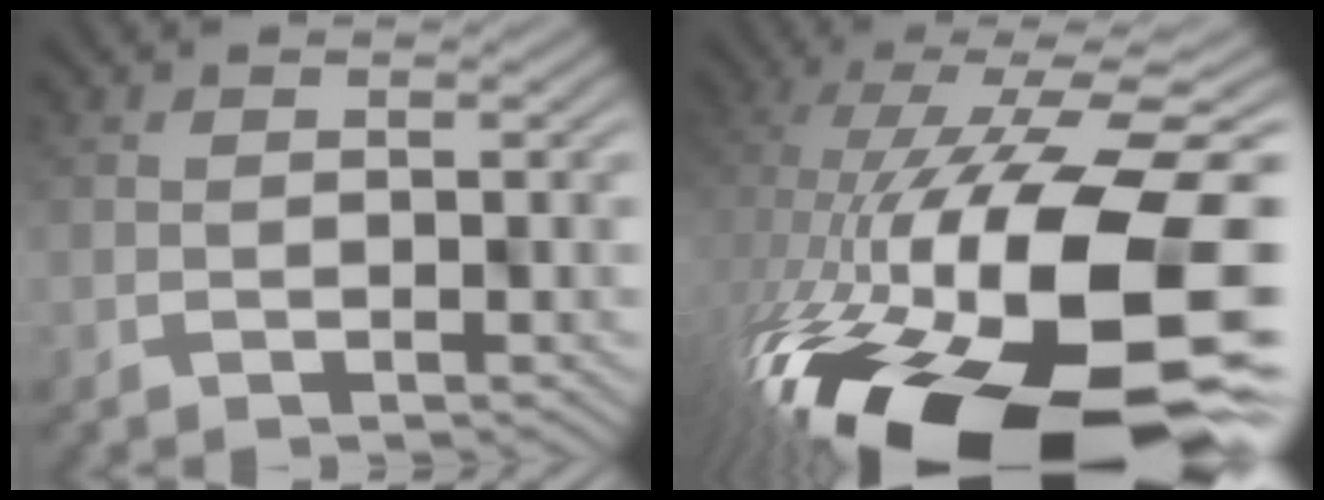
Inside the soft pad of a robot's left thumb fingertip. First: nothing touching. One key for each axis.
{"total": 19.4, "fx": -6.5, "fy": 8.2, "fz": 16.4, "tx": -0.307, "ty": -0.034, "tz": -0.090}